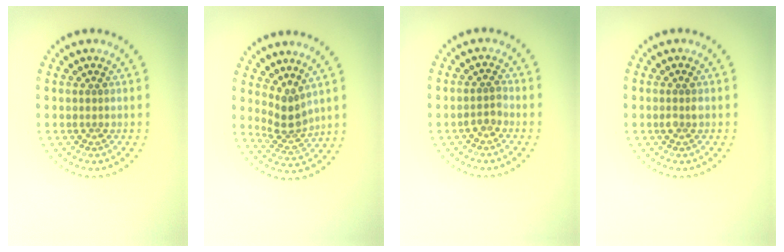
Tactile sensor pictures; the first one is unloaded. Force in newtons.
{"total": 2.6, "press": 1.8, "slide": 1.8}
{"total": 1.4, "press": 1.2, "slide": 0.7}
{"total": 1.1, "press": 1.1, "slide": 0.4}